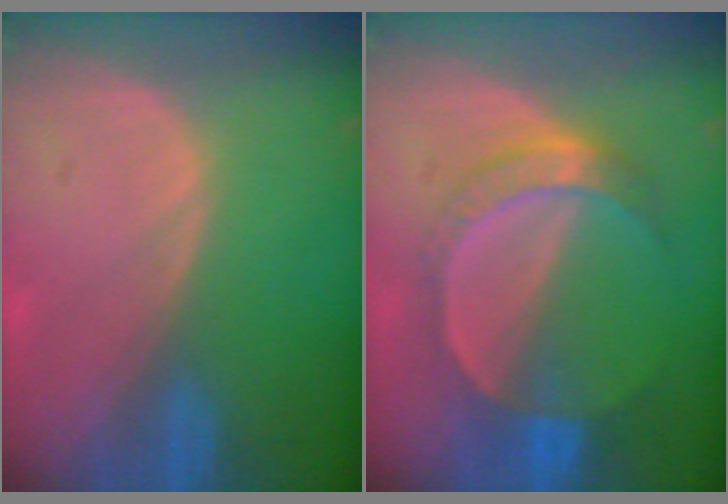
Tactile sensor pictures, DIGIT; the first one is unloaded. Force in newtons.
{"total": 7.3, "press": 6.4, "slide": 3.4}